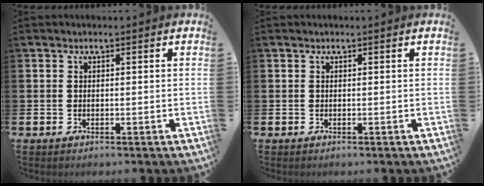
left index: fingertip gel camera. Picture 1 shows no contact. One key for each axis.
{"total": 0.0}